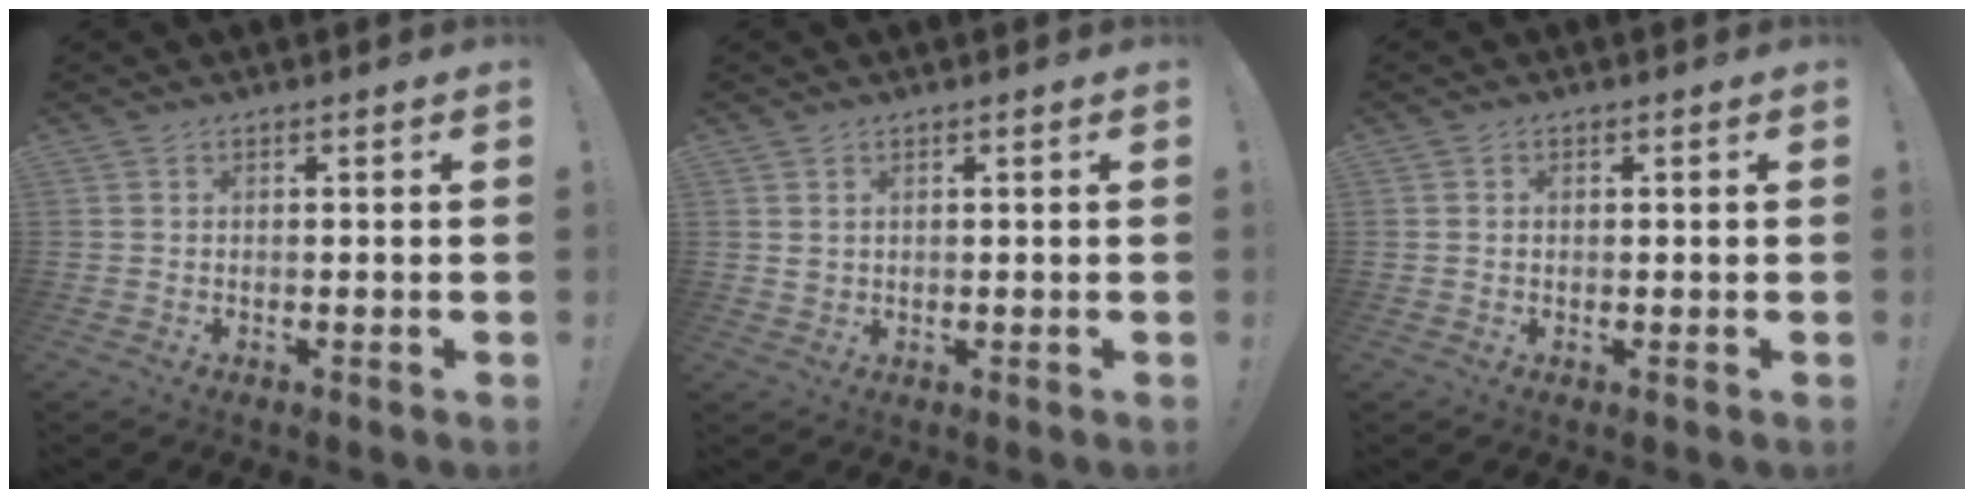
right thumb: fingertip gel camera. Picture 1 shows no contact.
{"total": 2.1, "force": [1.0, 1.6, 0.9], "torque": [-0.017, 0.001, 0.019]}
{"total": 0.7, "force": [0.3, 0.7, 0.2], "torque": [-0.001, 0.002, 0.003]}